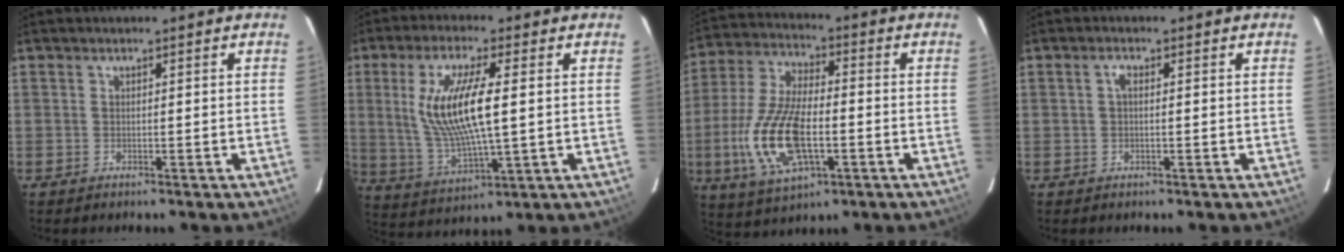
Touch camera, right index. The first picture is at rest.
{"total": 14.2, "force": [1.9, 3.5, 13.7], "torque": [-0.269, -0.006, 0.048]}
{"total": 16.7, "force": [-4.0, 7.5, 14.4], "torque": [-0.314, -0.007, -0.071]}
{"total": 1.2, "force": [0.1, 0.6, 1.1], "torque": [-0.022, 0.007, -0.001]}